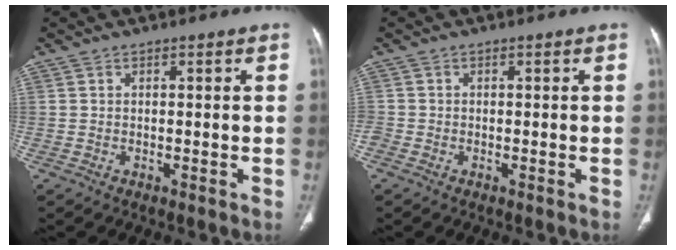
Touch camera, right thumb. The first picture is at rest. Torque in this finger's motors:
{"motor_torque": [2.03, 1.97, 1.30, -0.42, 0.61]}